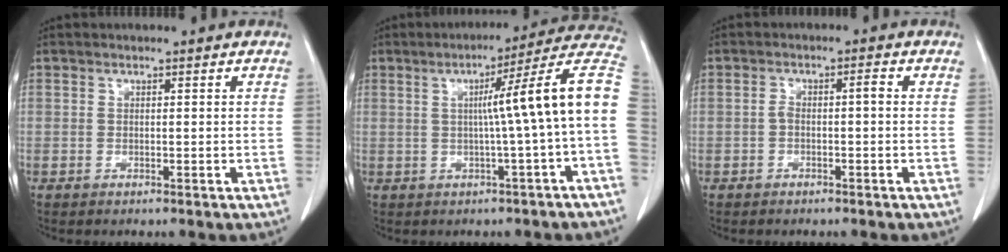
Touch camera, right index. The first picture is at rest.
{"total": 12.5, "force": [0.1, -1.9, 12.3], "torque": [-0.155, 0.025, -0.005]}
{"total": 2.2, "force": [-0.4, 0.6, 2.1], "torque": [-0.039, 0.011, -0.006]}